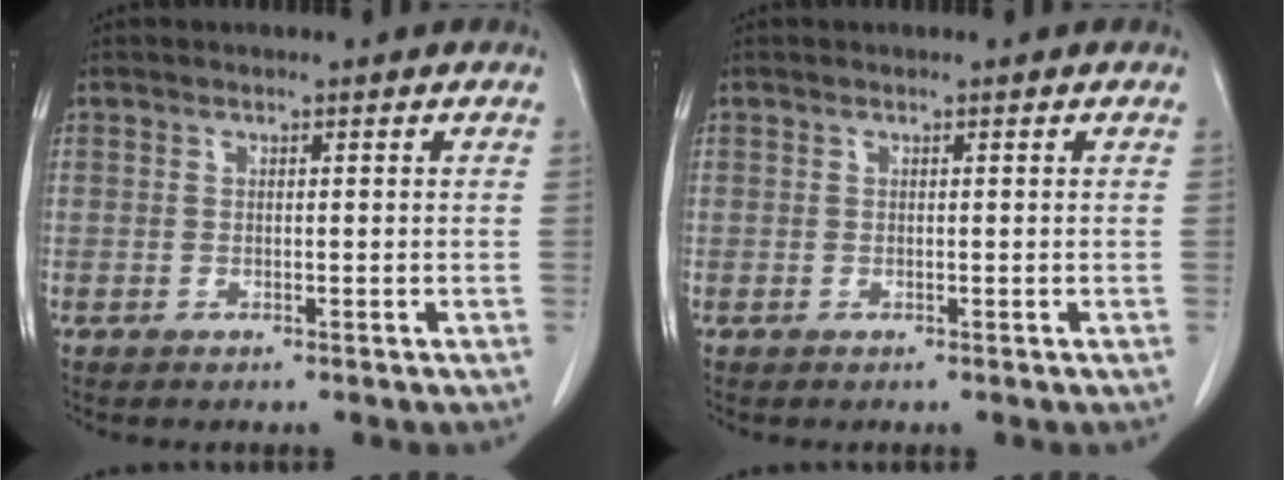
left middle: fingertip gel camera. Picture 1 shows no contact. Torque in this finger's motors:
{"motor_torque": [-0.06, -0.06, 0.03, 0.00]}